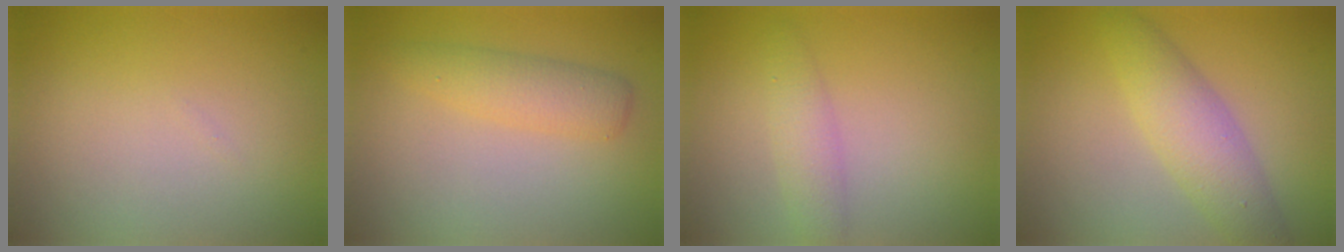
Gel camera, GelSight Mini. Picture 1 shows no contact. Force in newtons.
{"total": 2.9, "press": 2.9, "slide": 0.1}
{"total": 2.2, "press": 2.2, "slide": 0.0}
{"total": 4.7, "press": 4.7, "slide": 0.1}